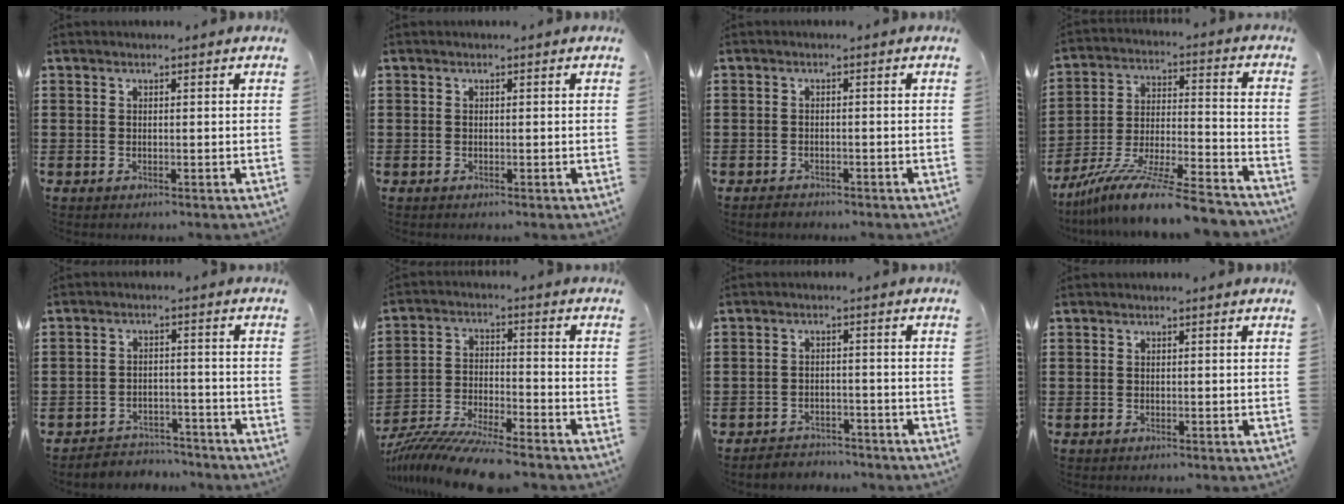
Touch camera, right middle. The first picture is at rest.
{"total": 0.0}
{"total": 1.1, "force": [-1.0, 0.5, 0.0], "torque": [-0.003, 0.002, -0.024]}
{"total": 11.9, "force": [-10.3, 0.2, 6.0], "torque": [-0.096, 0.014, -0.194]}
{"total": 3.8, "force": [-3.7, 0.8, -0.3], "torque": [-0.004, 0.002, -0.081]}
{"total": 9.5, "force": [-9.0, 0.0, 3.1], "torque": [-0.057, 0.007, -0.175]}
{"total": 3.0, "force": [-2.9, 0.6, -0.4], "torque": [-0.002, 0.001, -0.066]}
{"total": 0.0}